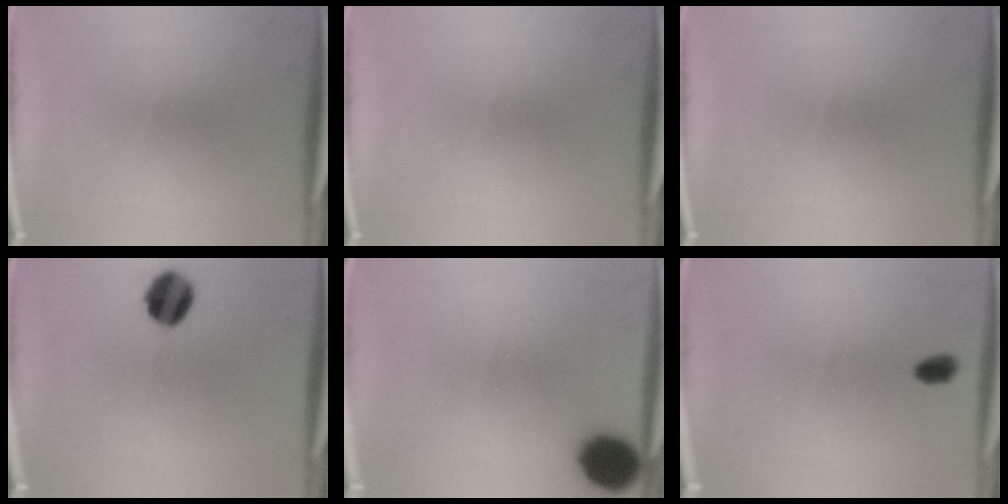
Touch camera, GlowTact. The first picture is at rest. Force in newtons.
{"total": 0.0}
{"total": 0.0}
{"total": 9.3}
{"total": 9.7}
{"total": 2.7}